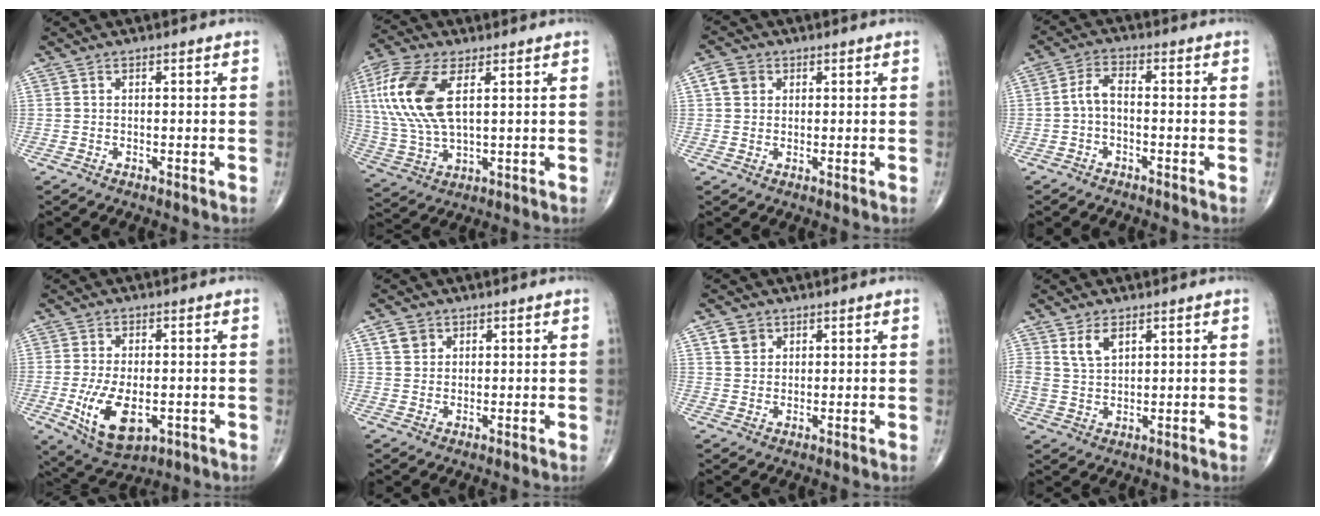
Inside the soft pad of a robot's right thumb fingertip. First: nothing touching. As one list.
[{"total": 16.2, "force": [4.4, 7.4, 13.6], "torque": [-0.315, -0.001, 0.088]}, {"total": 3.7, "force": [1.1, 3.2, 1.6], "torque": [-0.019, 0.004, 0.018]}, {"total": 3.8, "force": [-1.0, 2.0, 3.1], "torque": [-0.060, 0.019, -0.027]}, {"total": 11.3, "force": [-2.7, 6.0, 9.2], "torque": [-0.160, -0.009, -0.032]}, {"total": 3.2, "force": [1.5, 2.6, 1.1], "torque": [-0.009, -0.004, 0.027]}, {"total": 3.6, "force": [1.8, 2.9, 1.2], "torque": [-0.008, -0.006, 0.032]}, {"total": 4.9, "force": [2.6, 2.7, 3.1], "torque": [-0.050, -0.014, 0.056]}]